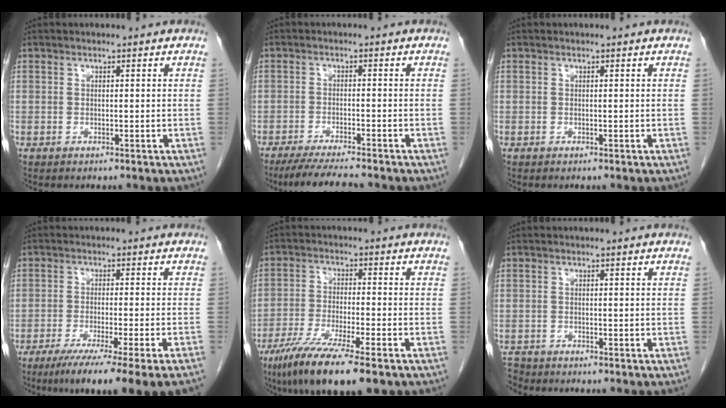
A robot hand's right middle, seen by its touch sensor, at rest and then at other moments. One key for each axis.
{"total": 7.8, "fx": -6.9, "fy": 0.2, "fz": 3.8, "tx": -0.060, "ty": -0.022, "tz": -0.112}
{"total": 0.0}
{"total": 13.6, "fx": -9.9, "fy": -1.6, "fz": 9.1, "tx": -0.109, "ty": -0.044, "tz": -0.151}
{"total": 12.7, "fx": -8.5, "fy": 1.3, "fz": 9.4, "tx": -0.168, "ty": -0.034, "tz": -0.140}
{"total": 2.1, "fx": -2.0, "fy": 0.7, "fz": -0.2, "tx": -0.001, "ty": -0.006, "tz": -0.037}